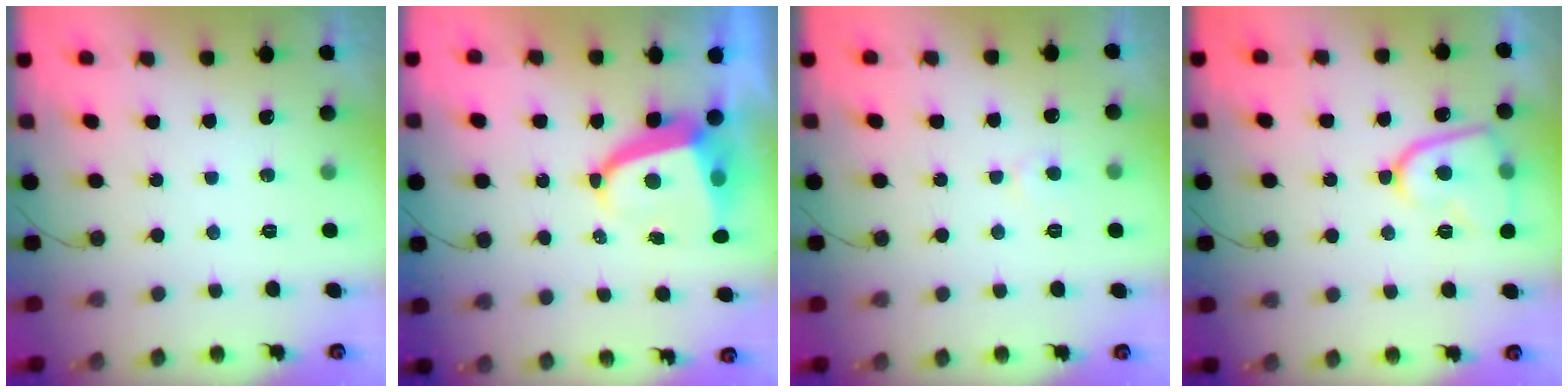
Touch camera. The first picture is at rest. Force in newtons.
{"total": 6.8, "press": 6.8, "slide": 1.0}
{"total": 4.3, "press": 4.3, "slide": 0.4}
{"total": 11.9, "press": 11.8, "slide": 1.5}